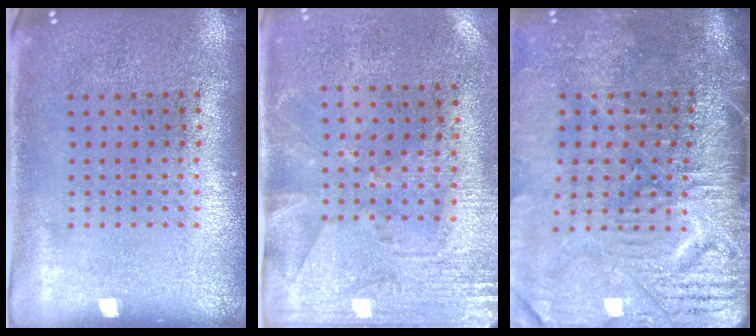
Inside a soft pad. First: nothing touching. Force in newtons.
{"total": 2.7, "press": 2.3, "slide": 1.5}
{"total": 4.8, "press": 4.1, "slide": 2.6}